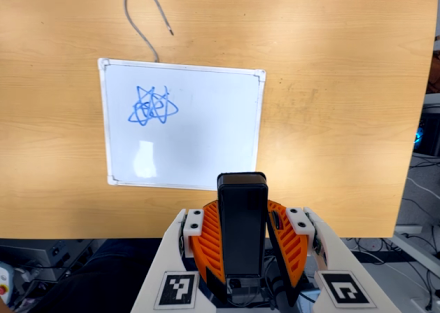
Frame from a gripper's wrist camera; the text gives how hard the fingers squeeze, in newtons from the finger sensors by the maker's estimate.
{"total": 6.2, "left": 5.2, "right": 7.2}